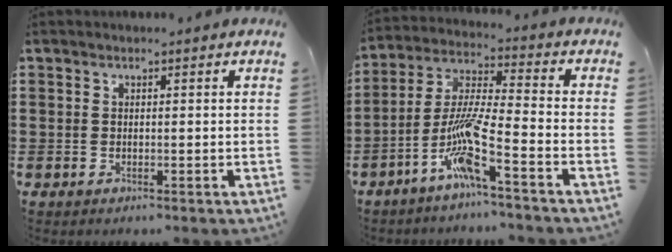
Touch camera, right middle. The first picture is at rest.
{"total": 9.5, "force": [-5.9, 0.3, 7.4], "torque": [-0.170, -0.015, -0.121]}